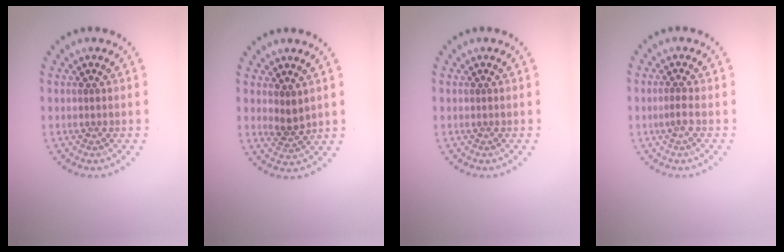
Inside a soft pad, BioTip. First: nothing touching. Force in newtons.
{"total": 1.5, "press": 1.3, "slide": 0.9}
{"total": 0.0}
{"total": 1.0, "press": 0.8, "slide": 0.5}